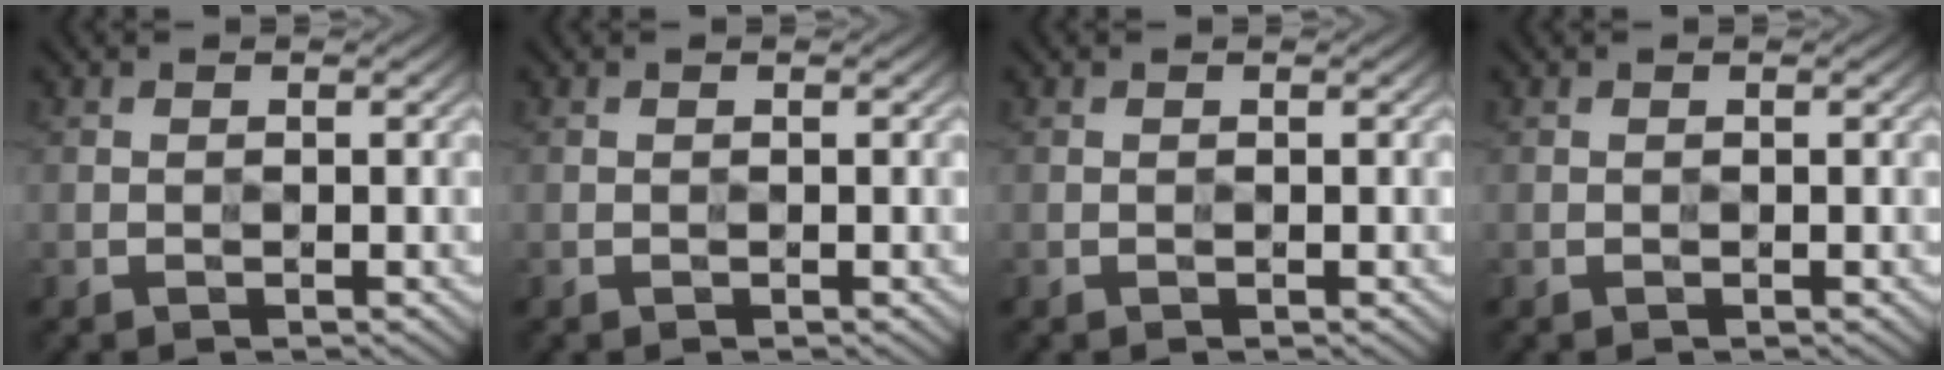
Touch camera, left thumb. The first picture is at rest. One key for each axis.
{"total": 0.0}
{"total": 0.0}
{"total": 0.0}